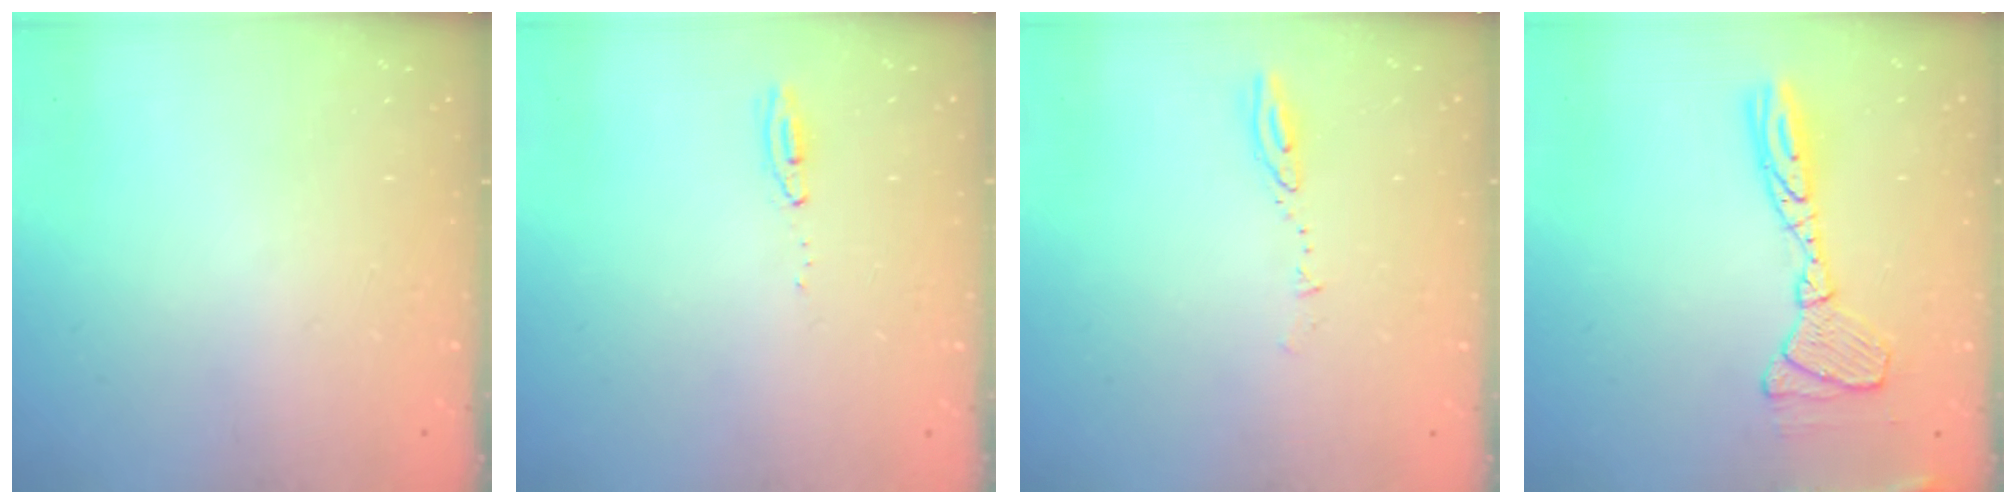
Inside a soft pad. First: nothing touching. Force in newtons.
{"total": 11.2, "press": 5.8, "slide": 9.6}
{"total": 4.5, "press": 4.4, "slide": 0.5}
{"total": 14.2, "press": 14.1, "slide": 1.2}